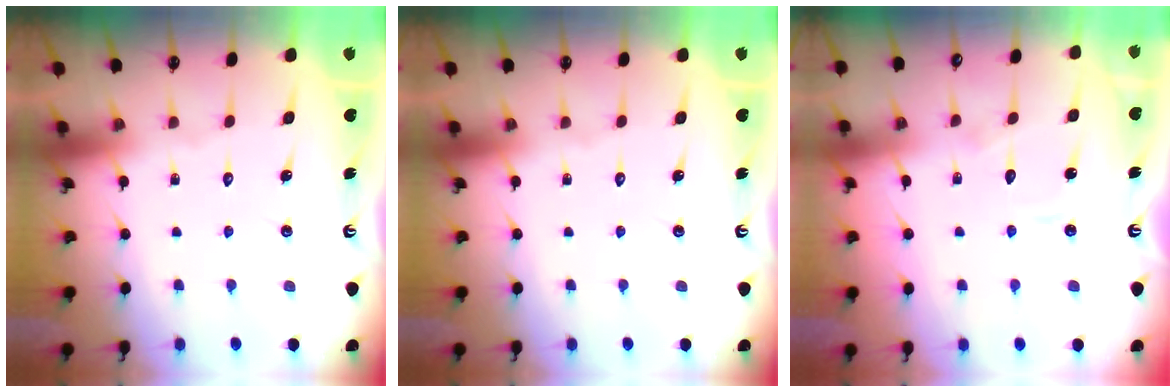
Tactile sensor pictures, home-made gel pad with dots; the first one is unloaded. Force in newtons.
{"total": 0.0}
{"total": 4.0, "press": 4.0, "slide": 0.3}